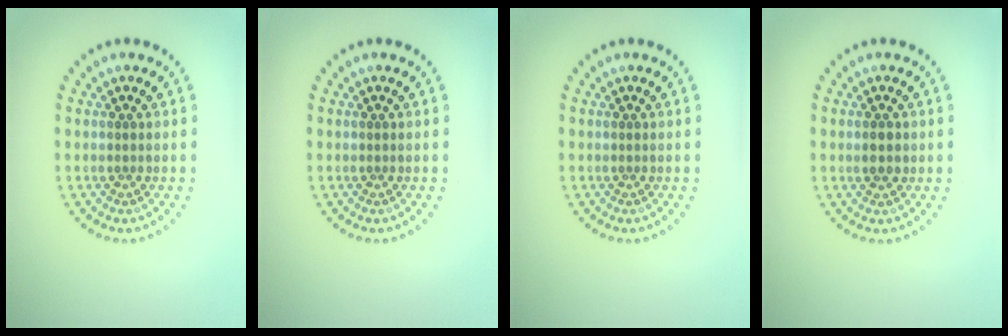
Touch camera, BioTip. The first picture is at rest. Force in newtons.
{"total": 0.0}
{"total": 0.0}
{"total": 1.4, "press": 1.4, "slide": 0.1}